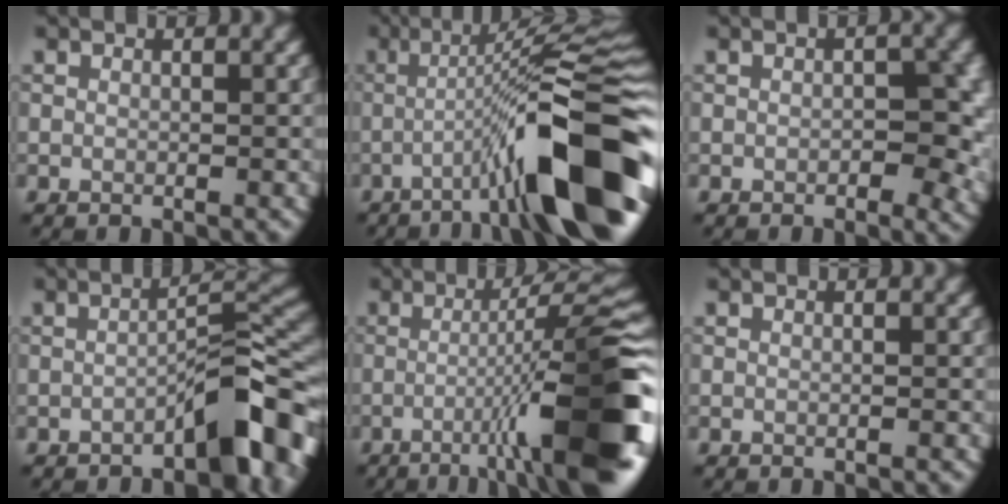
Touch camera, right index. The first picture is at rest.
{"total": 13.7, "force": [-5.1, 2.3, 12.5], "torque": [-0.176, 0.014, -0.078]}
{"total": 4.7, "force": [-0.5, 2.4, 4.0], "torque": [-0.034, -0.002, -0.009]}
{"total": 6.3, "force": [-3.2, 1.4, 5.2], "torque": [-0.066, 0.022, -0.052]}
{"total": 12.0, "force": [-3.9, 1.7, 11.2], "torque": [-0.141, 0.021, -0.061]}
{"total": 0.0}